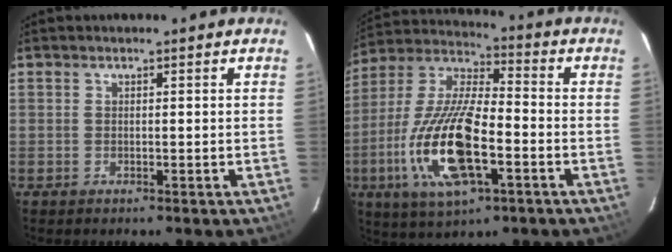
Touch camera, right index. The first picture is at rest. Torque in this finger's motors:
{"motor_torque": [2.14, 0.00, 1.05, 0.21]}